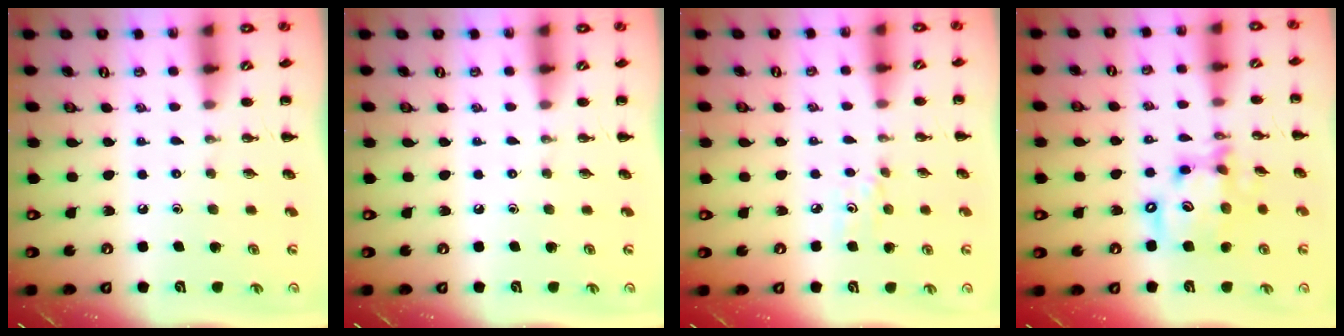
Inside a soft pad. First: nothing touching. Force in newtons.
{"total": 0.0}
{"total": 3.1, "press": 3.0, "slide": 0.8}
{"total": 15.1, "press": 14.6, "slide": 3.6}